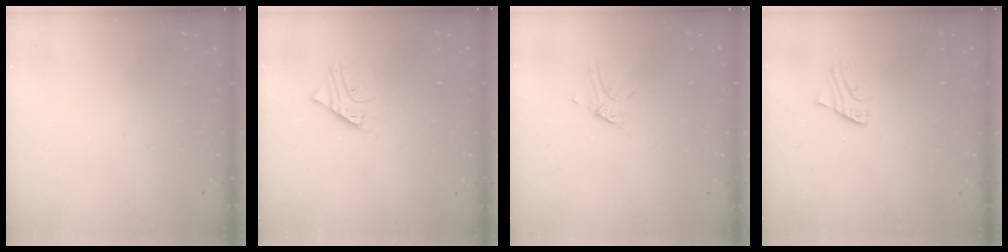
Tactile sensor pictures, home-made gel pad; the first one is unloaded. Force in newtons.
{"total": 2.9, "press": 2.9, "slide": 0.3}
{"total": 3.6, "press": 3.5, "slide": 0.3}
{"total": 2.0, "press": 2.0, "slide": 0.1}